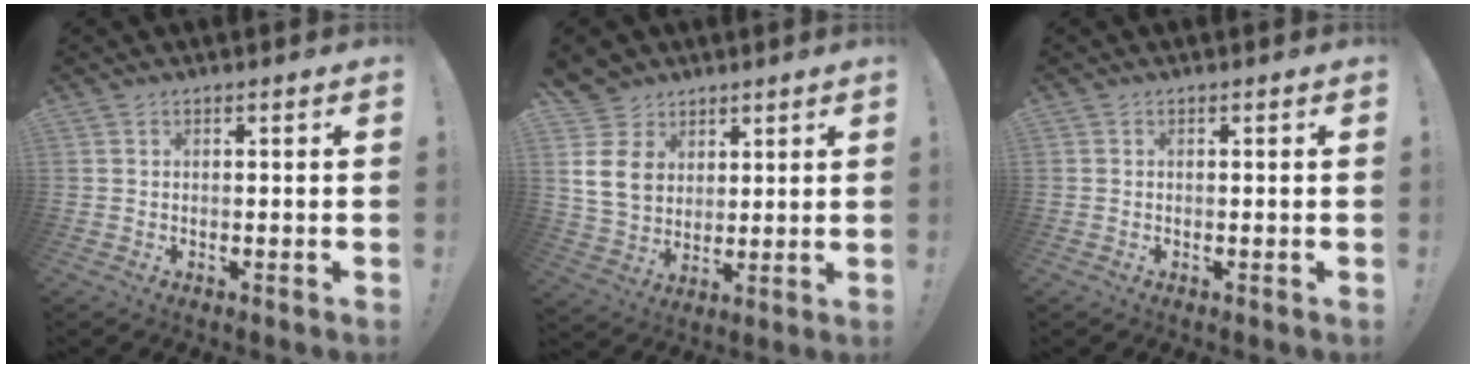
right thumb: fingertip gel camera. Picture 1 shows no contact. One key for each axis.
{"total": 12.8, "fx": 4.7, "fy": 10.6, "fz": 5.5, "tx": -0.093, "ty": -0.021, "tz": 0.100}
{"total": 0.0}